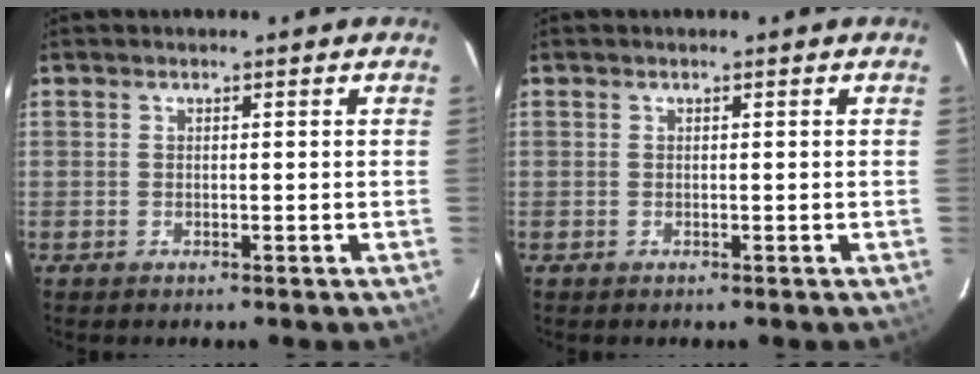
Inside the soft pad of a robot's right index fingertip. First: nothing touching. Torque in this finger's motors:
{"motor_torque": [0.00, 0.00, 0.00, 0.00]}